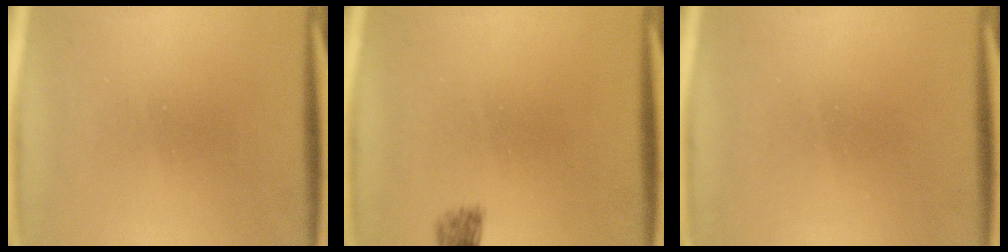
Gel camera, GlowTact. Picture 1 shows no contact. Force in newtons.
{"total": 1.2}
{"total": 1.7}